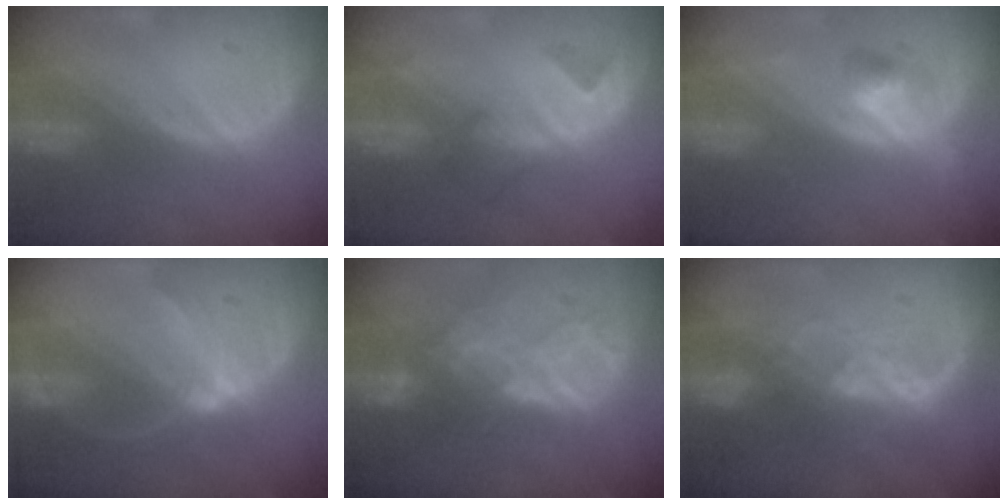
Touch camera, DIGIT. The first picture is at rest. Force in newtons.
{"total": 4.9, "press": 4.4, "slide": 2.1}
{"total": 3.7, "press": 3.7, "slide": 0.2}
{"total": 5.9, "press": 5.7, "slide": 1.6}
{"total": 8.5, "press": 7.5, "slide": 3.9}
{"total": 6.7, "press": 6.0, "slide": 2.9}